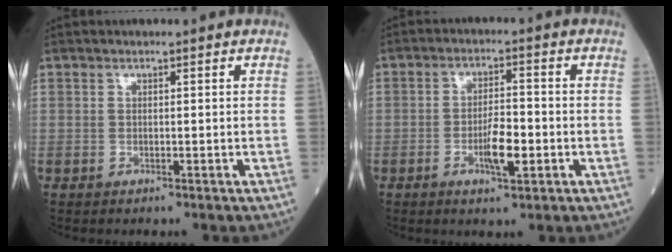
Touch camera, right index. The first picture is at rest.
{"total": 5.4, "force": [-1.8, 1.3, 4.9], "torque": [-0.089, 0.000, -0.030]}